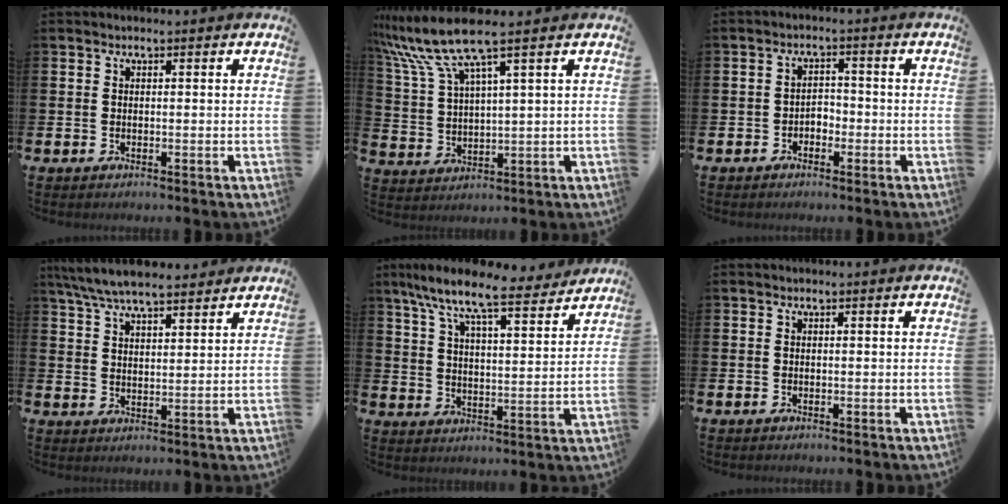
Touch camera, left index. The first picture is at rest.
{"total": 8.7, "force": [6.7, 0.8, 5.4], "torque": [-0.138, -0.024, 0.118]}
{"total": 2.0, "force": [-1.5, 1.3, 0.5], "torque": [-0.010, 0.005, -0.035]}
{"total": 6.8, "force": [6.4, 1.1, 2.1], "torque": [-0.064, -0.022, 0.117]}
{"total": 10.0, "force": [8.7, 1.7, 4.6], "torque": [-0.112, -0.055, 0.146]}
{"total": 0.0}